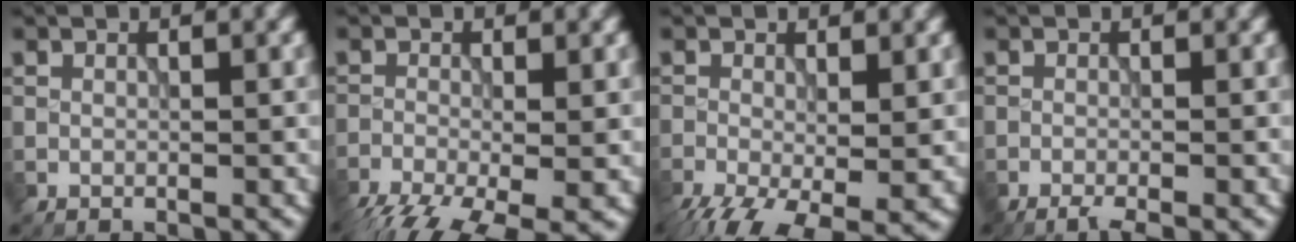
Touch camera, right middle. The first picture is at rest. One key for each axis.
{"total": 8.3, "fx": -5.4, "fy": 2.6, "fz": 5.7, "tx": -0.114, "ty": -0.039, "tz": -0.092}
{"total": 8.5, "fx": -4.3, "fy": 3.4, "fz": 6.5, "tx": -0.126, "ty": -0.037, "tz": -0.067}
{"total": 2.1, "fx": -1.5, "fy": 0.4, "fz": 1.4, "tx": -0.015, "ty": -0.005, "tz": -0.030}